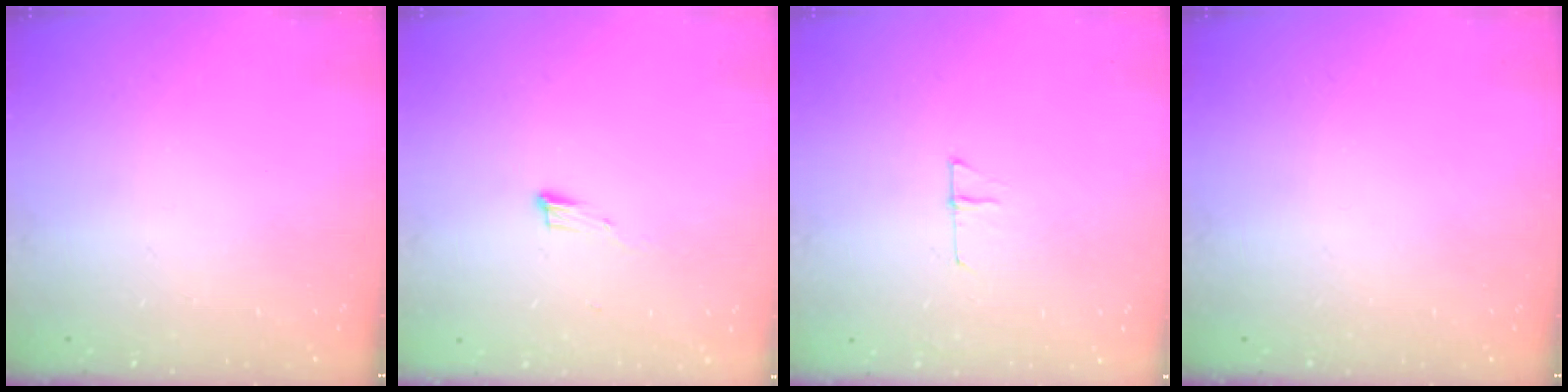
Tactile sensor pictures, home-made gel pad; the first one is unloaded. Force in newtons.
{"total": 5.1, "press": 4.9, "slide": 1.1}
{"total": 4.5, "press": 4.5, "slide": 0.4}
{"total": 0.0}